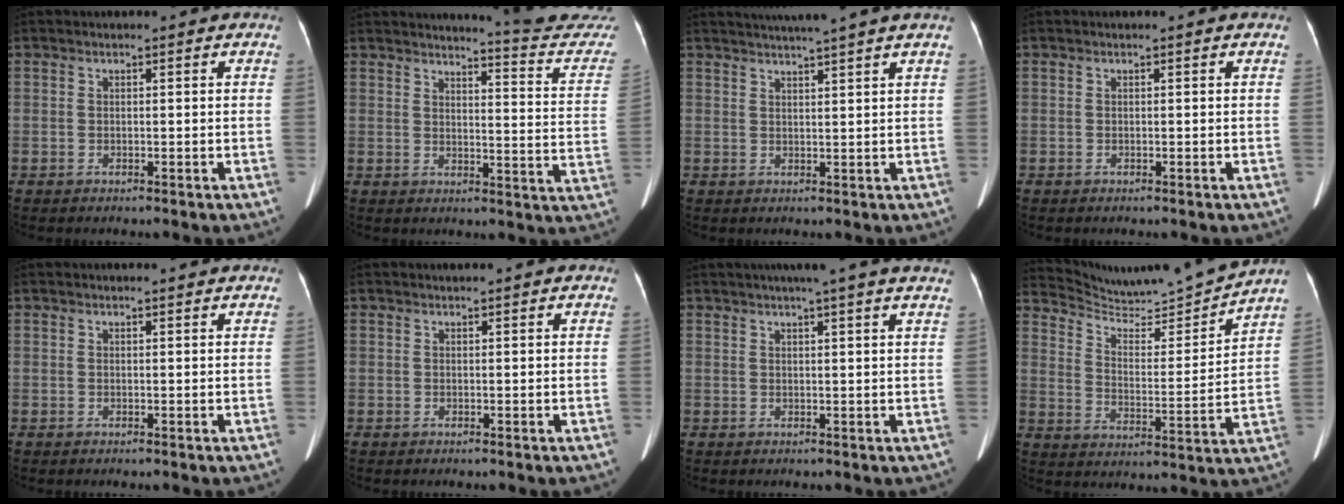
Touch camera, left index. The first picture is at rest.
{"total": 15.4, "force": [15.2, -0.7, 2.2], "torque": [-0.020, -0.123, 0.154]}
{"total": 5.4, "force": [4.9, -1.2, 2.1], "torque": [-0.029, 0.012, 0.066]}
{"total": 0.0}
{"total": 1.9, "force": [1.8, 0.0, 0.5], "torque": [-0.010, 0.005, 0.020]}
{"total": 2.1, "force": [1.9, 0.3, 0.8], "torque": [-0.014, 0.022, 0.022]}
{"total": 10.1, "force": [8.5, -0.1, 5.3], "torque": [-0.071, 0.023, 0.088]}
{"total": 13.9, "force": [13.6, -1.8, 2.3], "torque": [-0.049, -0.035, 0.213]}